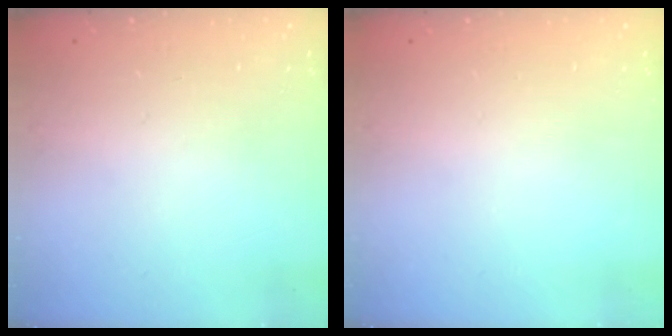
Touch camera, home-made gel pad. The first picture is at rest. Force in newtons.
{"total": 0.0}